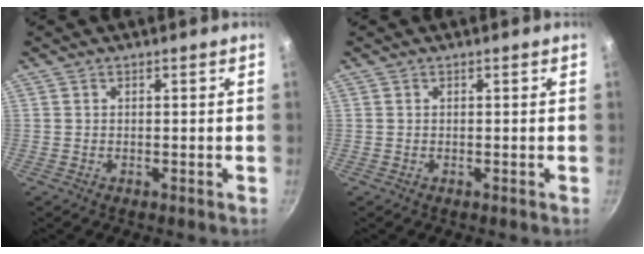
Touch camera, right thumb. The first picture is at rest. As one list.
[{"total": 0.0}]